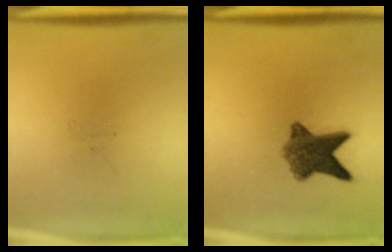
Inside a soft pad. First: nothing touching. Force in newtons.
{"total": 7.8}